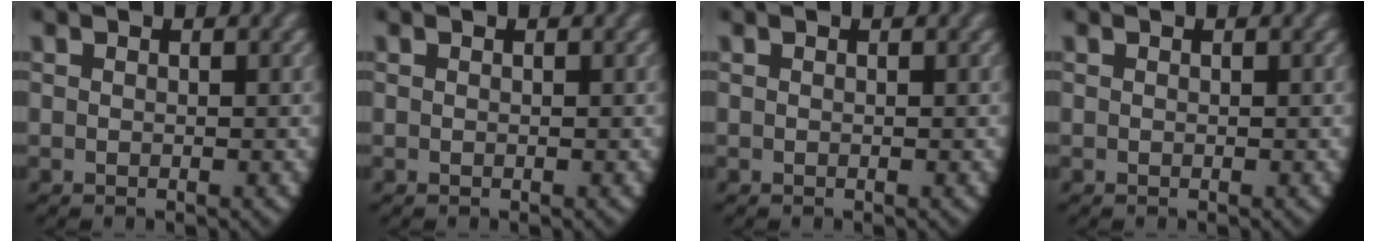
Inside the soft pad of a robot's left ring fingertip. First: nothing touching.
{"total": 0.0}
{"total": 0.0}
{"total": 0.0}